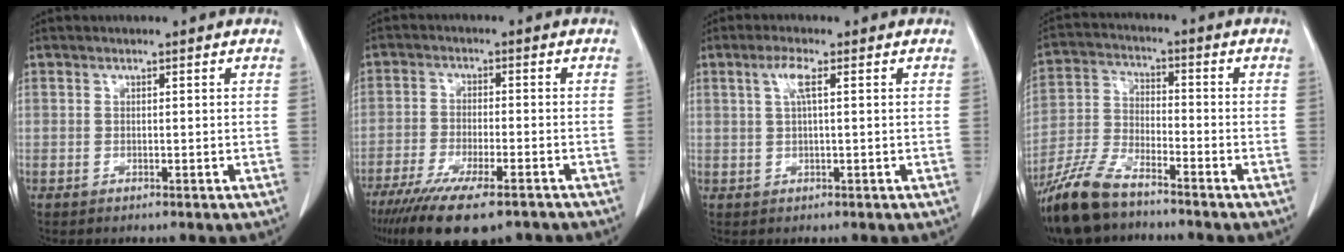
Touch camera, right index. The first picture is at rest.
{"total": 15.1, "force": [-10.9, 4.1, 9.6], "torque": [-0.169, -0.028, -0.176]}
{"total": 3.3, "force": [1.1, 0.8, 3.0], "torque": [-0.066, 0.010, 0.023]}
{"total": 13.1, "force": [-9.9, 4.4, 7.4], "torque": [-0.162, -0.017, -0.192]}